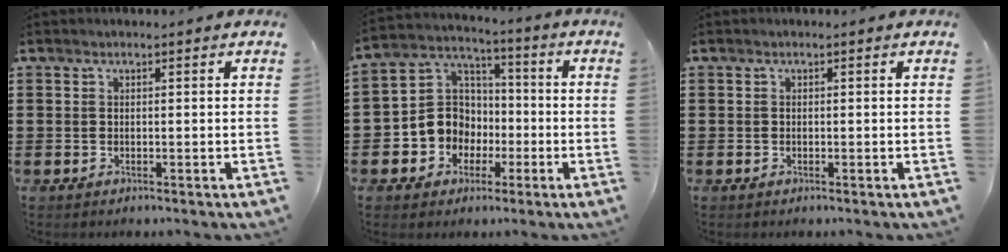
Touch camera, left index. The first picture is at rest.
{"total": 8.3, "force": [-1.9, 7.8, 2.0], "torque": [-0.086, 0.006, -0.038]}
{"total": 0.0}